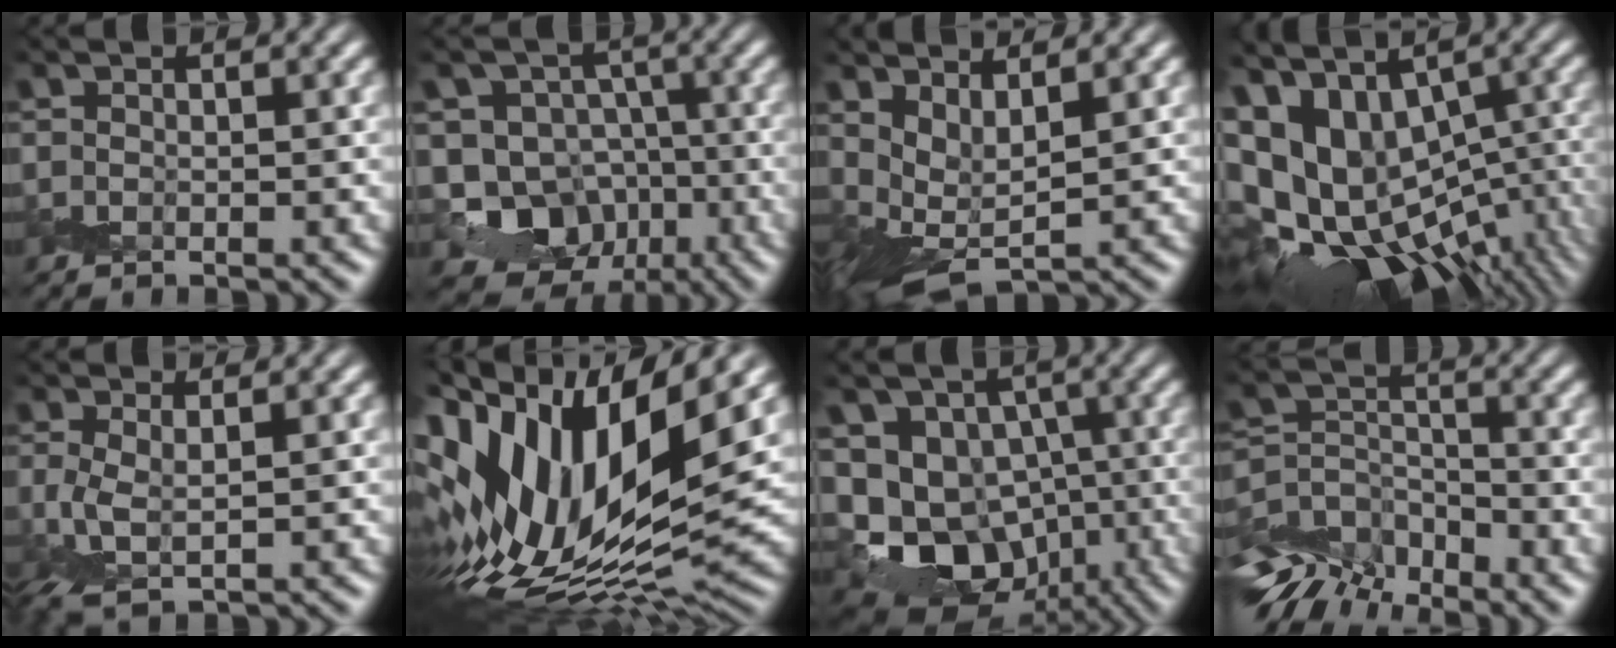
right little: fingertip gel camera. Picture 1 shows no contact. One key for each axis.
{"total": 8.0, "fx": -2.5, "fy": 6.9, "fz": 3.1, "tx": -0.044, "ty": -0.003, "tz": -0.065}
{"total": 3.6, "fx": 1.8, "fy": 1.4, "fz": 2.8, "tx": -0.058, "ty": -0.011, "tz": 0.041}
{"total": 16.1, "fx": -2.9, "fy": 10.8, "fz": 11.6, "tx": -0.197, "ty": -0.015, "tz": 0.017}
{"total": 2.6, "fx": 0.1, "fy": 1.0, "fz": 2.4, "tx": -0.072, "ty": -0.003, "tz": 0.003}
{"total": 15.3, "fx": 2.1, "fy": 6.6, "fz": 13.7, "tx": -0.271, "ty": 0.006, "tz": 0.040}
{"total": 11.3, "fx": -3.0, "fy": 9.3, "fz": 5.7, "tx": -0.084, "ty": -0.016, "tz": -0.061}
{"total": 7.0, "fx": -5.4, "fy": 3.6, "fz": 2.7, "tx": -0.050, "ty": -0.002, "tz": -0.101}